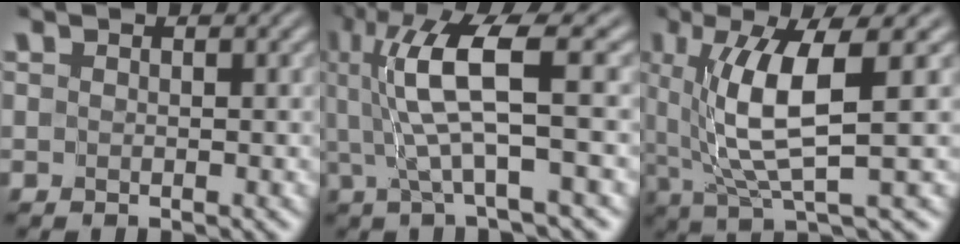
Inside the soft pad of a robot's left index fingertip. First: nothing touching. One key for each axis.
{"total": 7.4, "fx": 1.3, "fy": 1.2, "fz": 7.2, "tx": -0.143, "ty": 0.006, "tz": 0.026}
{"total": 6.7, "fx": 1.3, "fy": 1.1, "fz": 6.5, "tx": -0.120, "ty": 0.000, "tz": 0.028}